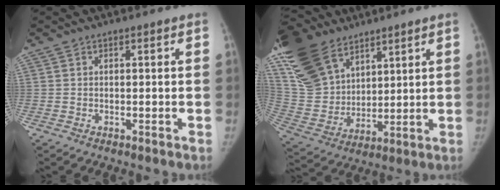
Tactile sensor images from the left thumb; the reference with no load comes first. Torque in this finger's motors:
{"motor_torque": [0.52, 0.04, 1.49, -1.28, 0.30]}